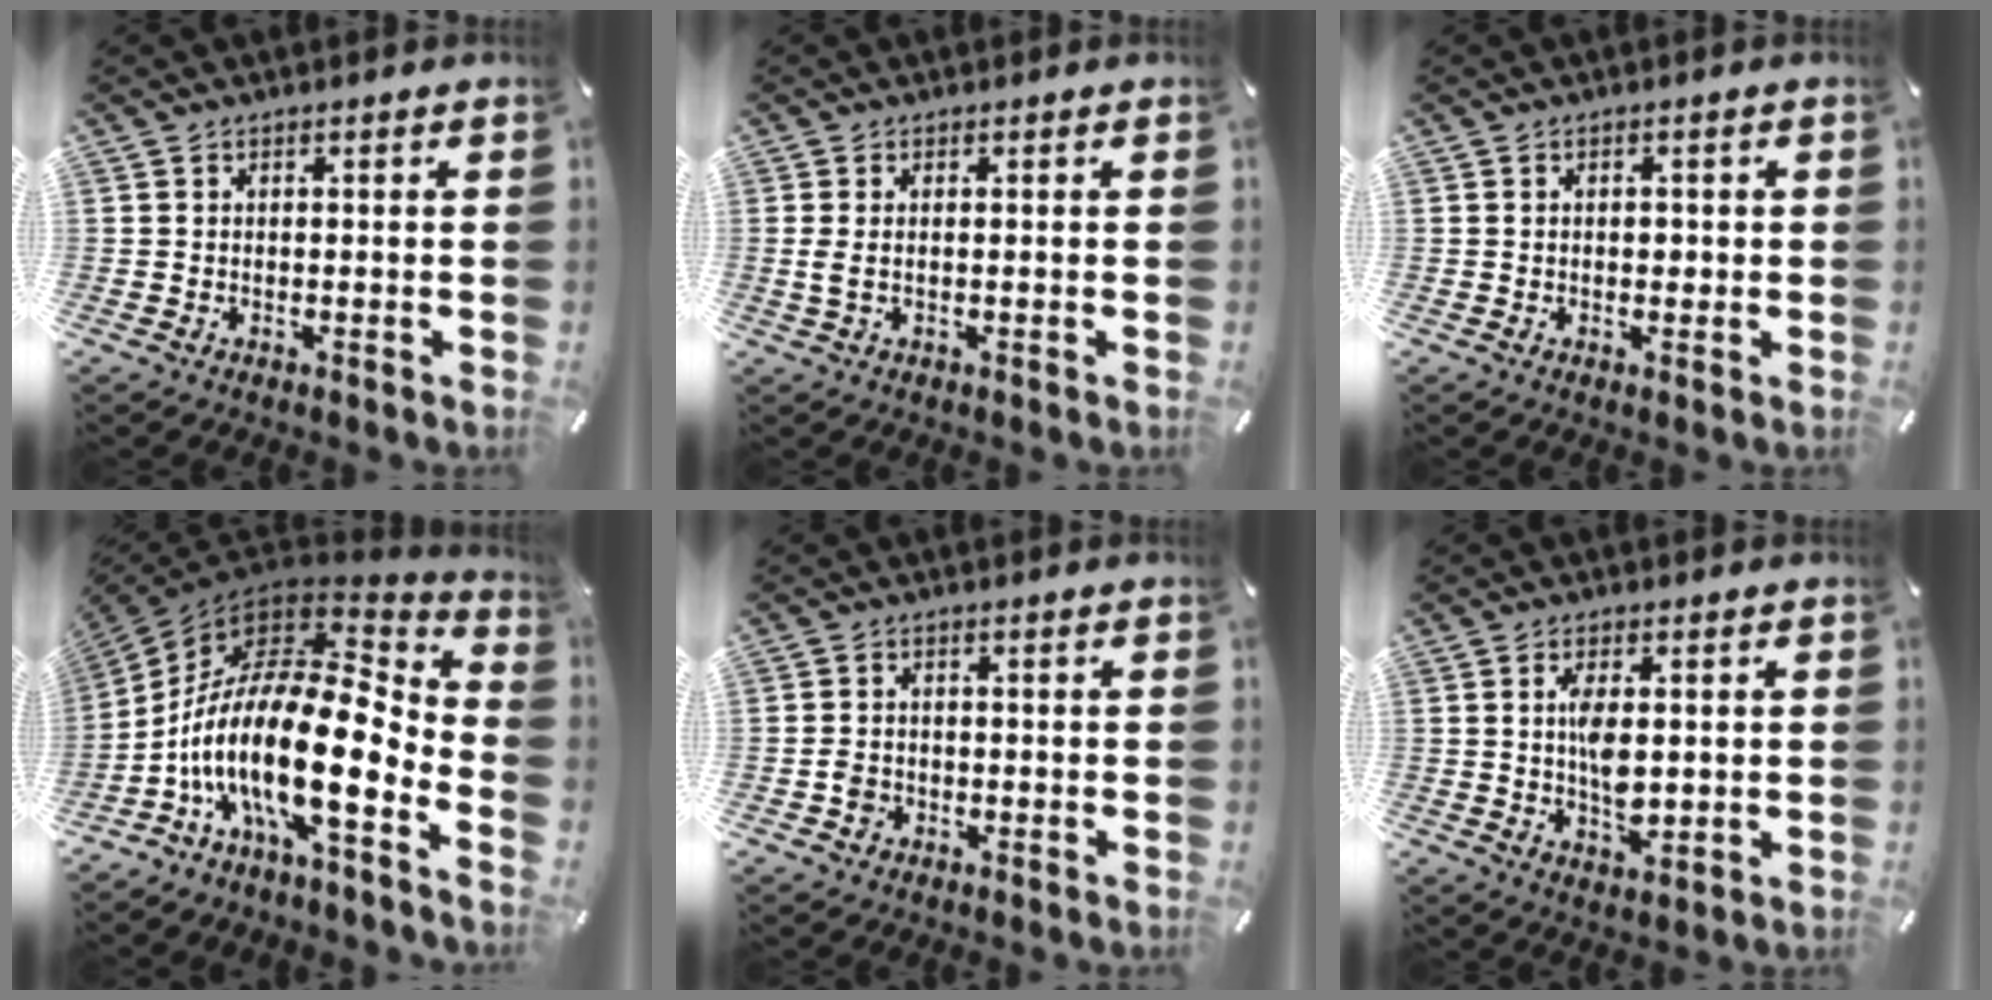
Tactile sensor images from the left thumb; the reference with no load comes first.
{"total": 2.2, "force": [0.0, 0.6, 2.2], "torque": [-0.040, -0.002, 0.001]}
{"total": 1.1, "force": [-0.1, 0.9, 0.6], "torque": [-0.006, 0.001, -0.004]}
{"total": 23.8, "force": [-6.7, 9.1, 20.9], "torque": [-0.426, -0.037, -0.126]}
{"total": 2.5, "force": [-1.0, 2.0, 1.0], "torque": [-0.015, 0.006, -0.020]}
{"total": 6.9, "force": [0.5, 3.5, 6.0], "torque": [-0.119, -0.004, 0.001]}